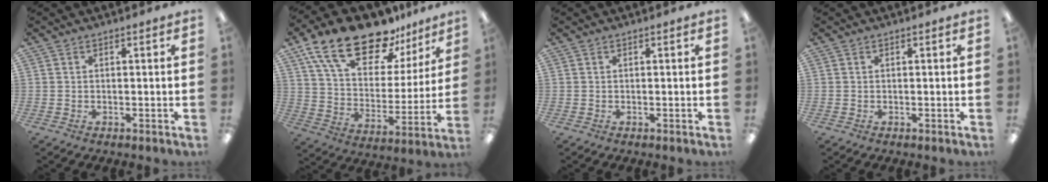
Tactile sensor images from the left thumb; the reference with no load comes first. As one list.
[{"total": 20.7, "force": [15.2, 9.0, 10.7], "torque": [-0.192, -0.094, 0.271]}, {"total": 0.0}, {"total": 0.0}]